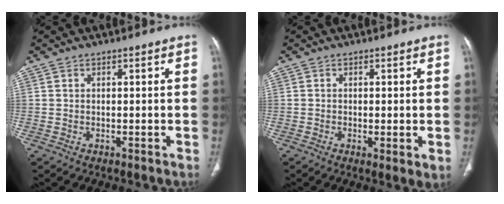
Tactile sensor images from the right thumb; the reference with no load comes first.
{"total": 3.3, "force": [-0.4, 0.8, 3.1], "torque": [-0.057, -0.013, -0.009]}